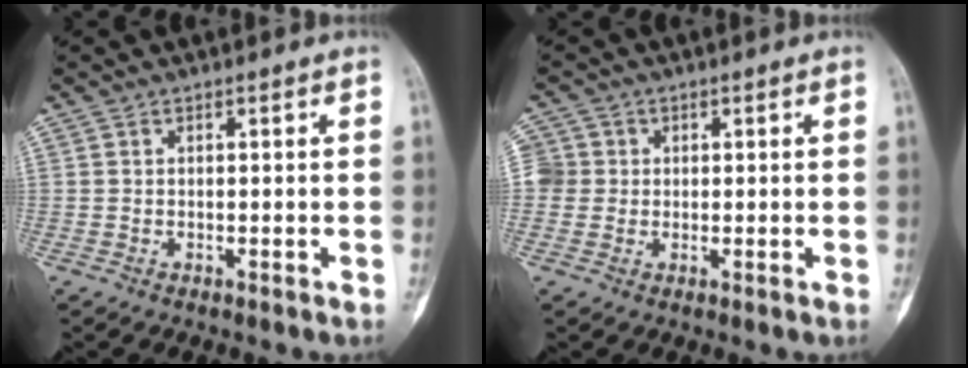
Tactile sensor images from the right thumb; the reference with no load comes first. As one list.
[{"total": 4.2, "force": [0.2, 4.1, 0.6], "torque": [0.011, 0.009, -0.002]}]